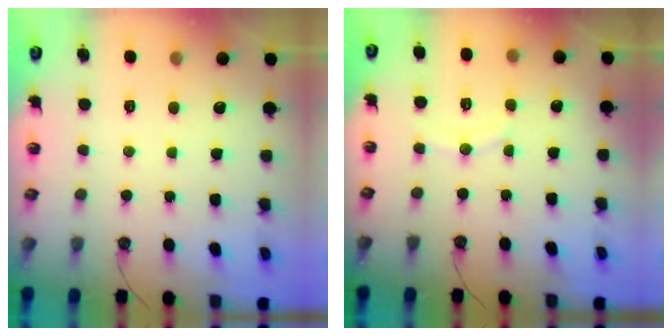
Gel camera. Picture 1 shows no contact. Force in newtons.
{"total": 6.3, "press": 6.2, "slide": 1.3}